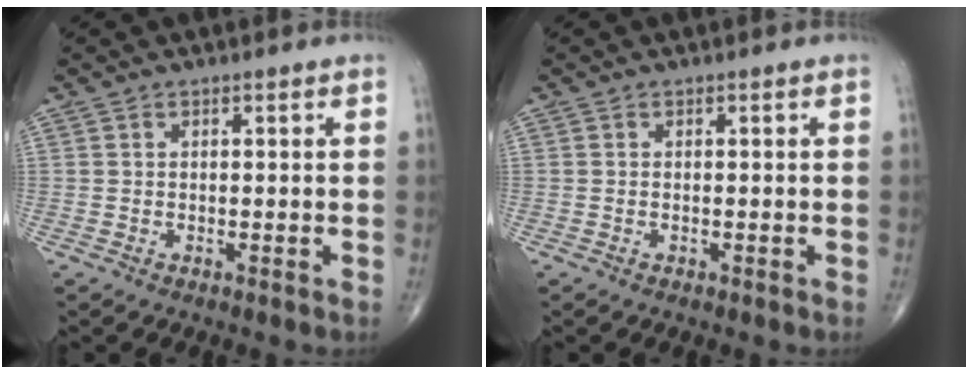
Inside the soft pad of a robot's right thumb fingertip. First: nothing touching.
{"total": 0.0}